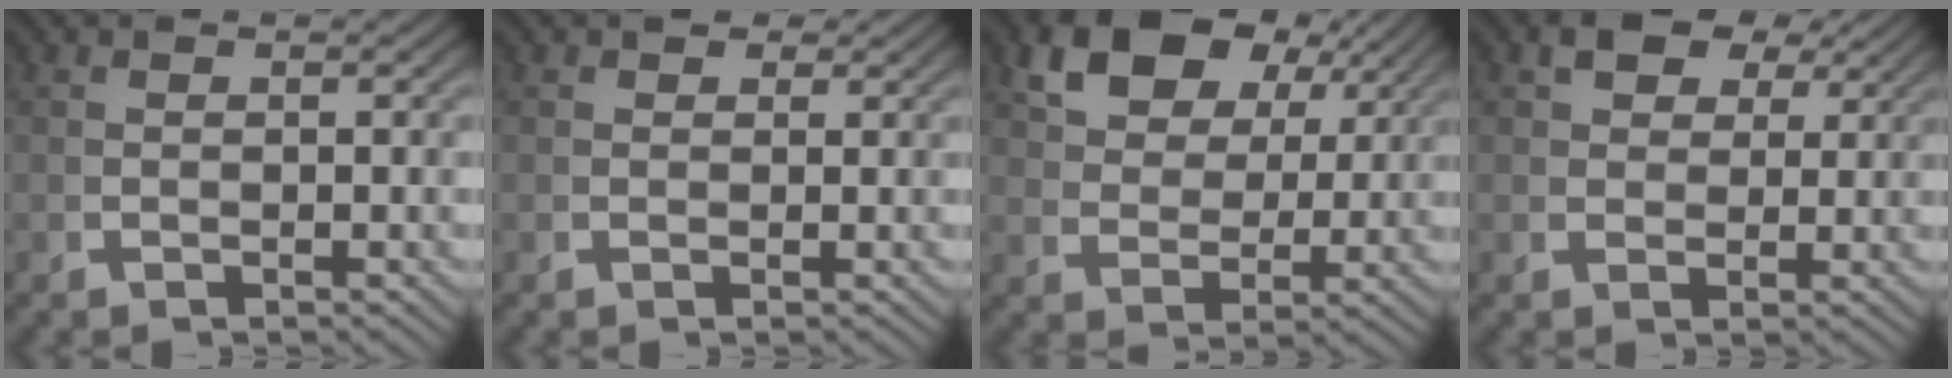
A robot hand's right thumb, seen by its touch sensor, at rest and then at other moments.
{"total": 2.0, "force": [1.4, 1.2, 0.7], "torque": [-0.003, -0.001, 0.020]}
{"total": 8.1, "force": [5.1, 4.1, 4.6], "torque": [-0.092, 0.011, 0.093]}
{"total": 4.6, "force": [3.4, 2.1, 2.2], "torque": [-0.038, 0.003, 0.060]}